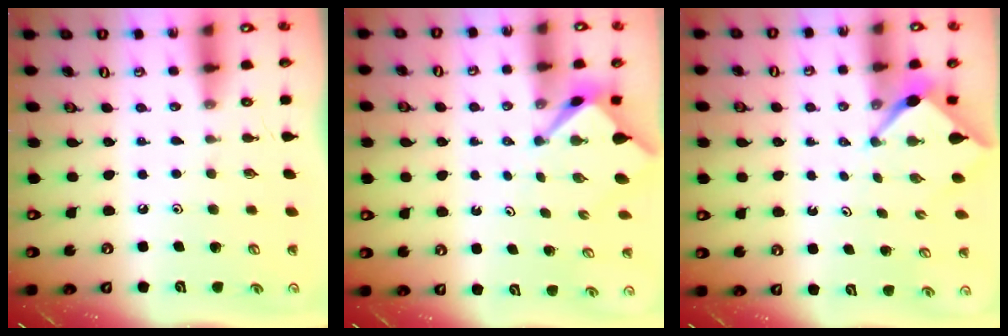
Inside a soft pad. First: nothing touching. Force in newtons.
{"total": 2.4, "press": 2.4, "slide": 0.2}
{"total": 2.7, "press": 2.6, "slide": 0.3}